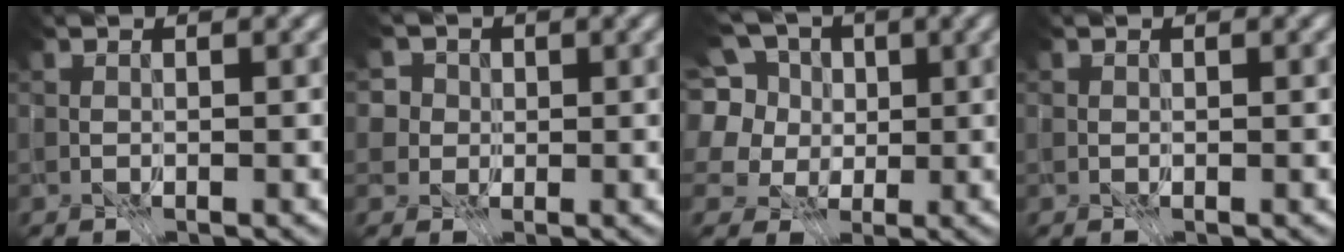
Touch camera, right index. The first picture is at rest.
{"total": 5.6, "force": [3.1, 4.0, 2.6], "torque": [-0.038, 0.009, 0.024]}
{"total": 5.9, "force": [2.1, 4.3, 3.4], "torque": [-0.083, 0.017, 0.019]}
{"total": 0.8, "force": [0.4, 0.6, 0.4], "torque": [-0.005, 0.004, 0.002]}